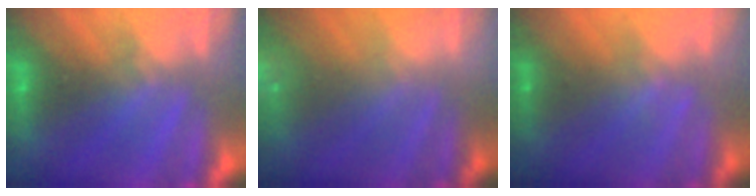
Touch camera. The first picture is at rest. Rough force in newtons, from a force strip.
{"total": 2.1}
{"total": 1.4}